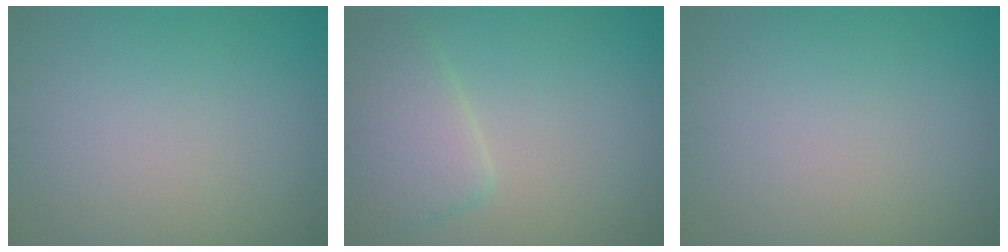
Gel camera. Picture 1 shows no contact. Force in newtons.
{"total": 4.2, "press": 4.2, "slide": 0.1}
{"total": 0.0}